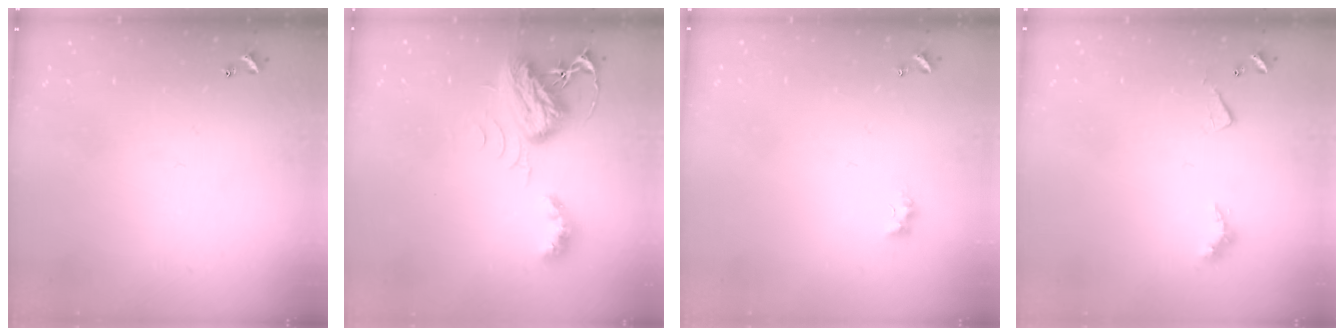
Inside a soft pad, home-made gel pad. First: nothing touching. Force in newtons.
{"total": 7.7, "press": 7.7, "slide": 0.2}
{"total": 2.7, "press": 2.6, "slide": 0.6}
{"total": 4.5, "press": 4.5, "slide": 0.8}